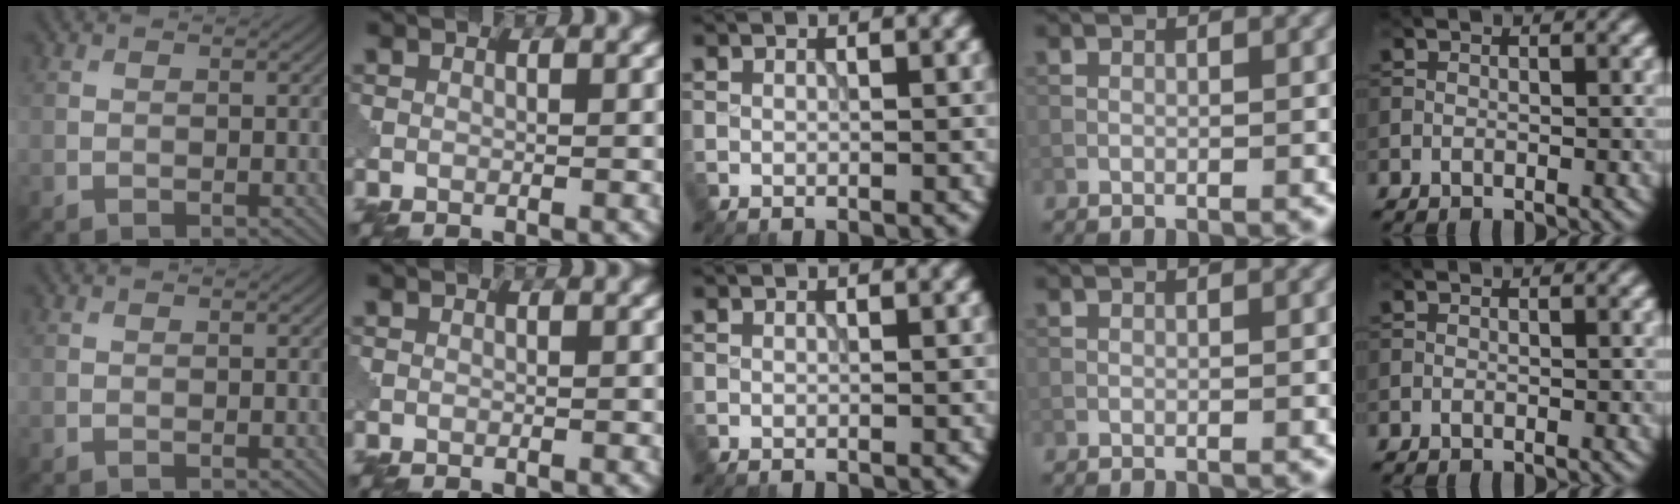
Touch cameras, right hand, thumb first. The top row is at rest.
{}